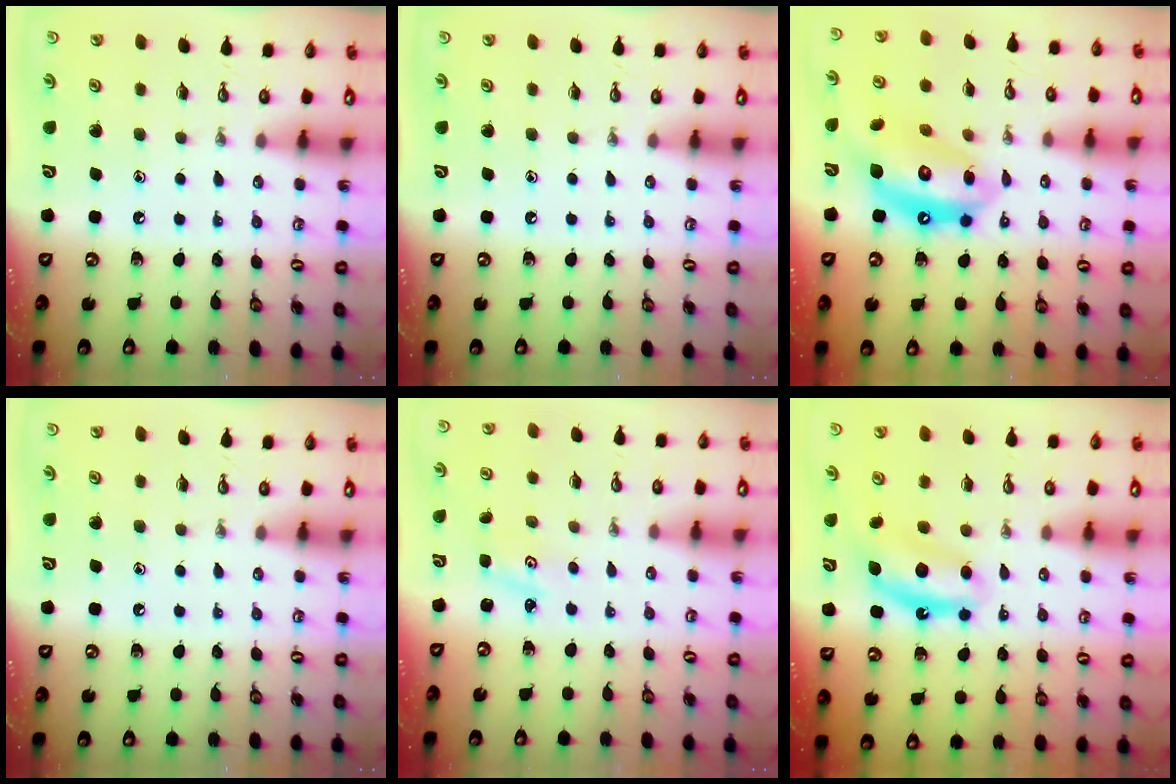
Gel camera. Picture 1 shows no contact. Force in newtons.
{"total": 0.0}
{"total": 14.7, "press": 14.6, "slide": 1.8}
{"total": 0.0}
{"total": 1.4, "press": 1.4, "slide": 0.3}
{"total": 7.8, "press": 7.8, "slide": 0.9}